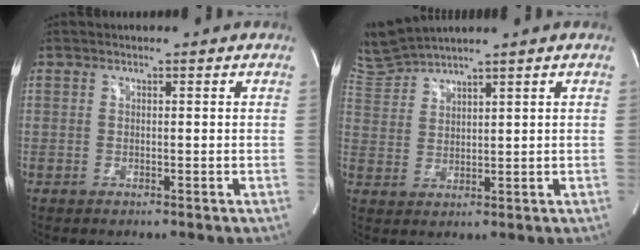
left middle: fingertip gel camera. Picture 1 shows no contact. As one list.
[{"total": 5.5, "force": [5.3, -1.1, 0.9], "torque": [-0.036, 0.003, 0.119]}]